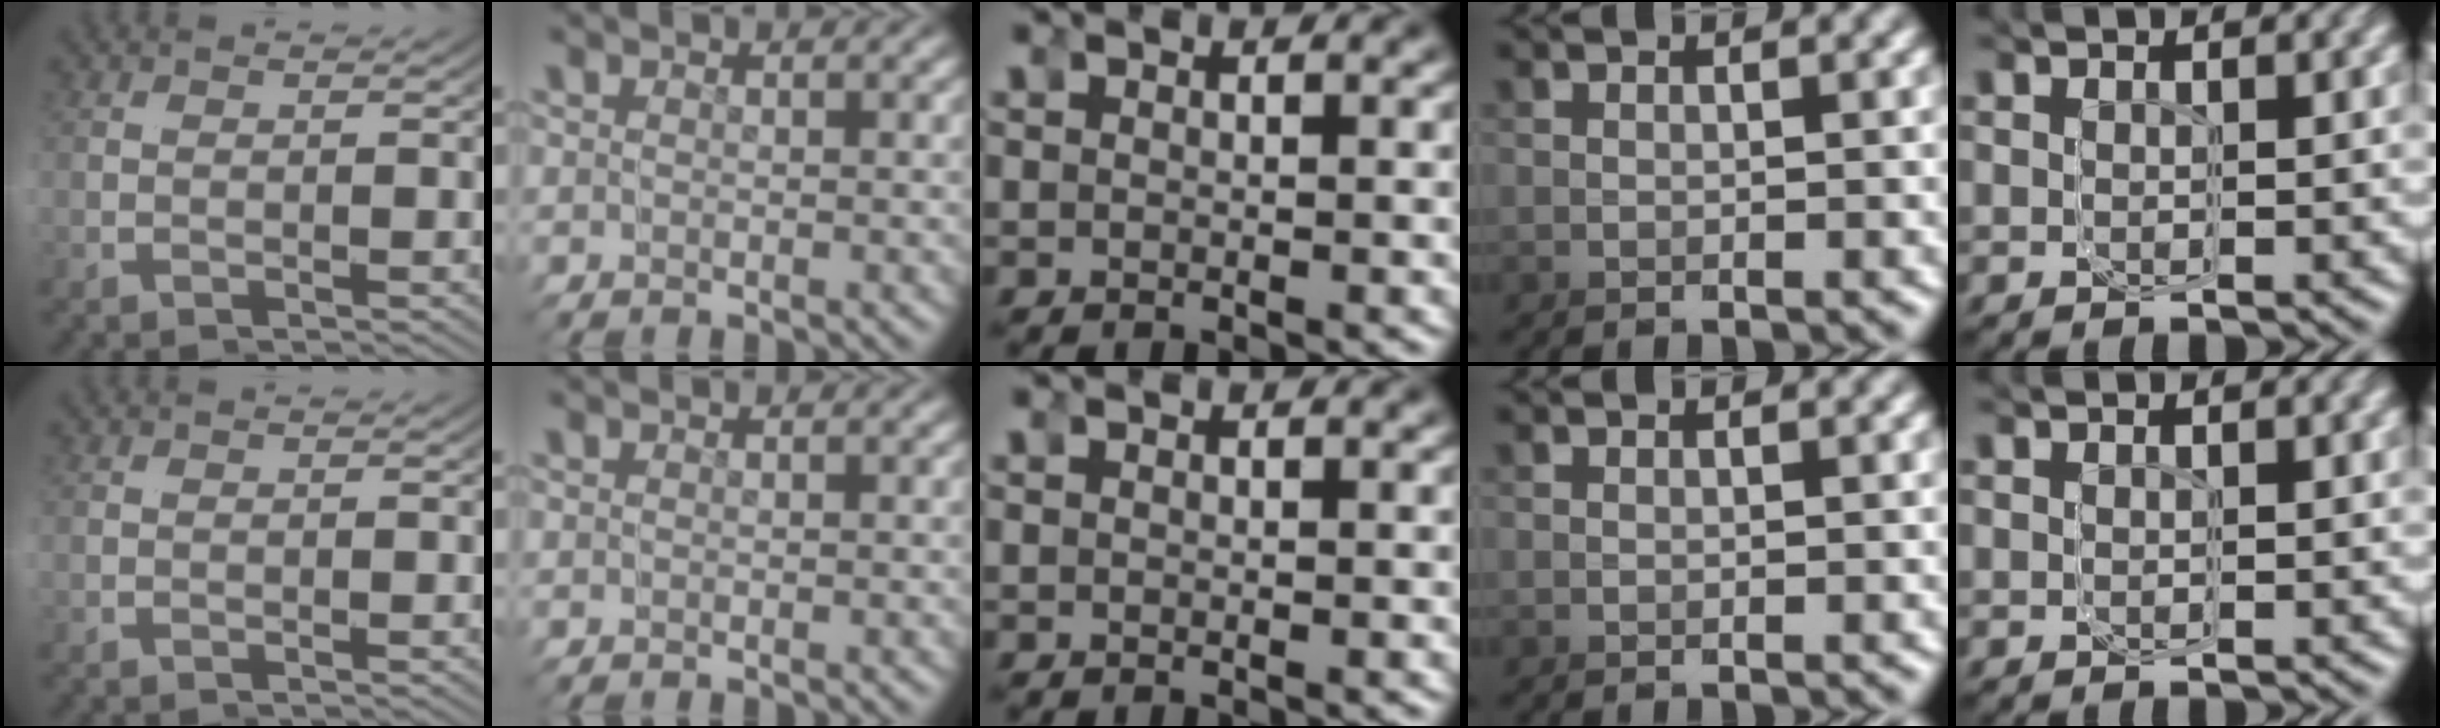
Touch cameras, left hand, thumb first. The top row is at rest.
{}